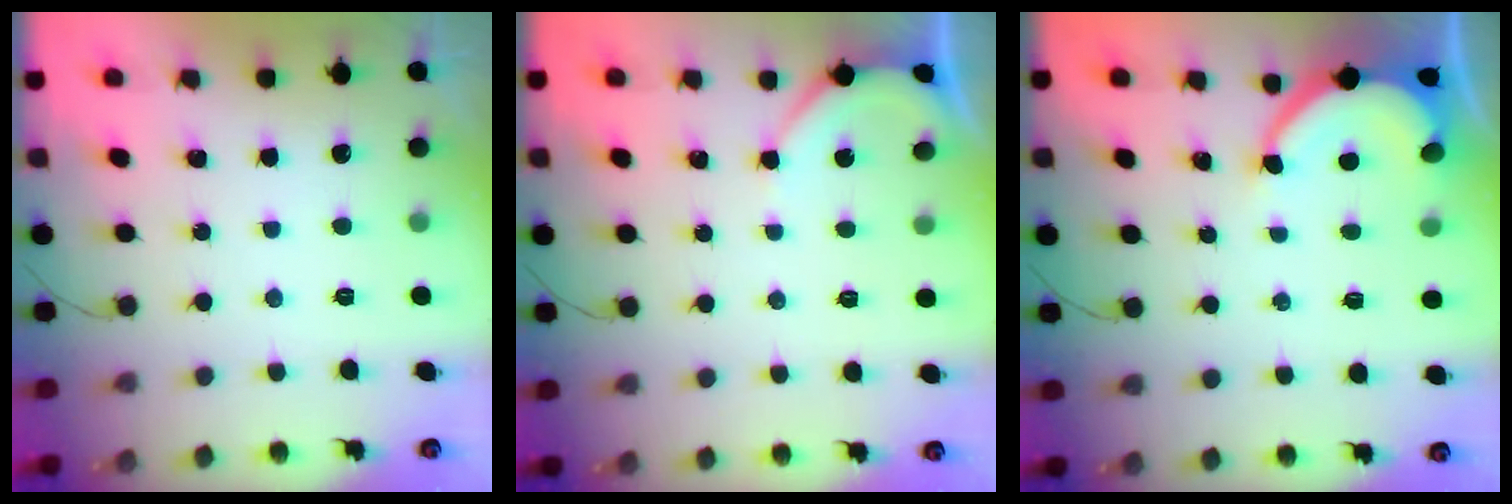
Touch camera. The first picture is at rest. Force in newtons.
{"total": 3.1, "press": 3.1, "slide": 0.5}
{"total": 6.5, "press": 6.5, "slide": 0.1}